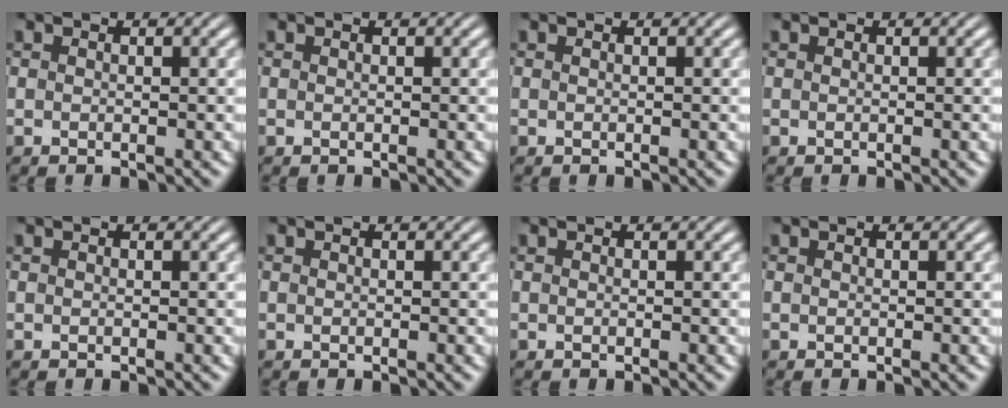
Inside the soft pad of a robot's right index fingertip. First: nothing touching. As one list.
[{"total": 0.0}, {"total": 0.0}, {"total": 0.0}, {"total": 0.0}, {"total": 0.0}, {"total": 0.0}, {"total": 0.0}]